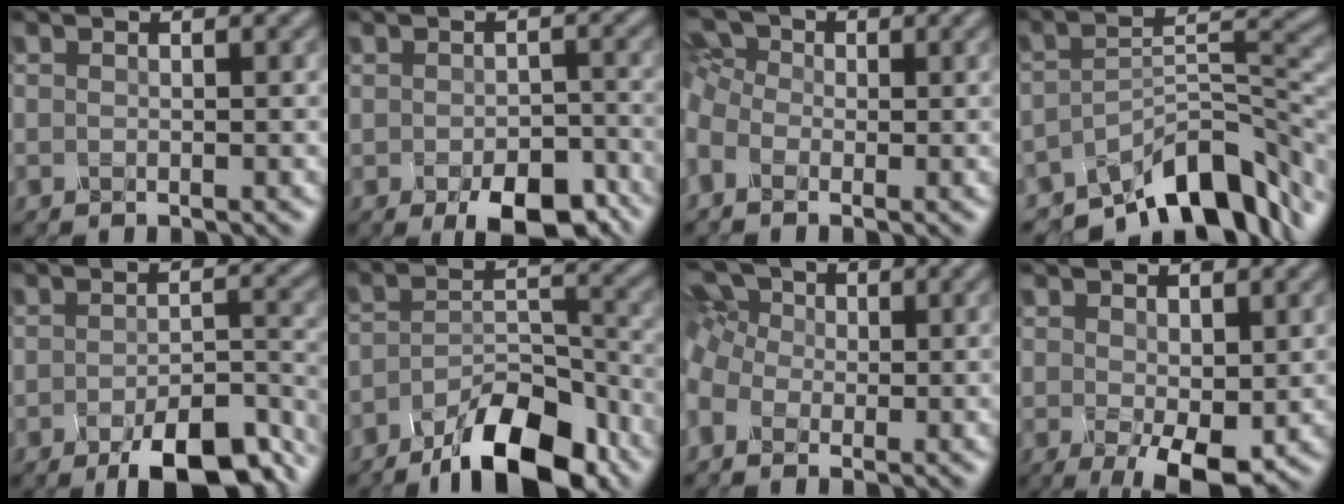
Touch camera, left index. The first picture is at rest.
{"total": 5.4, "force": [-3.2, 2.7, 3.5], "torque": [-0.046, -0.012, -0.039]}
{"total": 5.6, "force": [-0.4, 4.6, 3.3], "torque": [-0.094, 0.023, -0.024]}
{"total": 9.3, "force": [-6.7, 3.1, 5.6], "torque": [-0.073, -0.003, -0.119]}
{"total": 7.6, "force": [-5.1, 2.6, 4.9], "torque": [-0.069, -0.009, -0.070]}
{"total": 8.3, "force": [-6.0, 2.6, 5.1], "torque": [-0.080, -0.001, -0.102]}
{"total": 6.5, "force": [0.3, 5.3, 3.9], "torque": [-0.102, 0.029, -0.021]}
{"total": 4.0, "force": [0.1, 1.8, 3.6], "torque": [-0.068, -0.012, 0.010]}